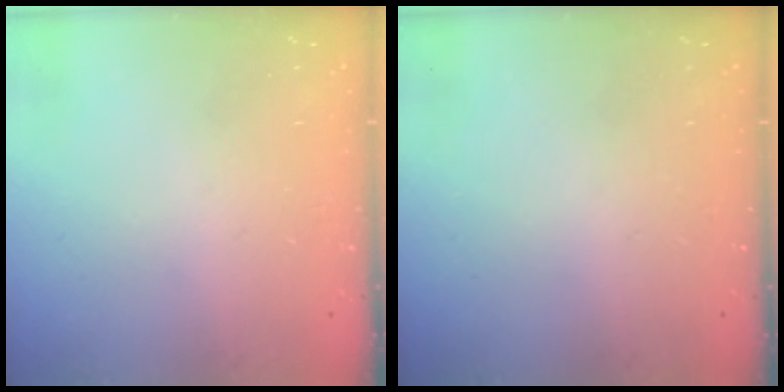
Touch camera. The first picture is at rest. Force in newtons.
{"total": 0.0}